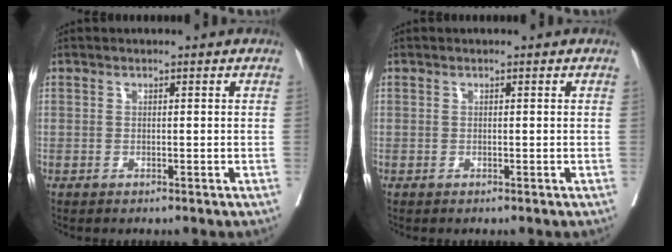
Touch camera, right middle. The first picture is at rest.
{"total": 0.0}